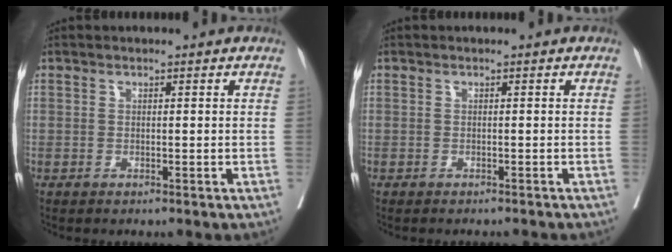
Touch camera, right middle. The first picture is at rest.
{"total": 3.5, "force": [-3.4, 0.3, 0.9], "torque": [-0.008, -0.011, -0.043]}